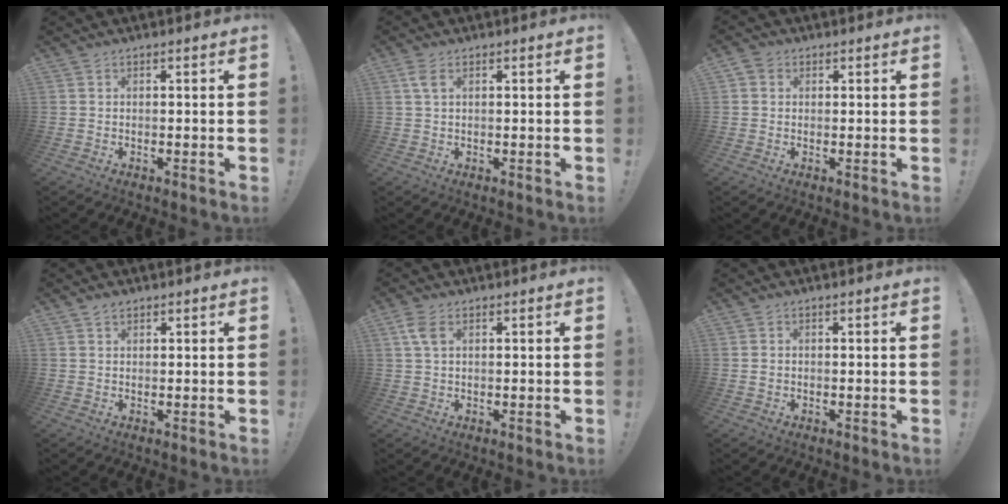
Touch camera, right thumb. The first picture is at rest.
{"total": 3.1, "force": [1.2, 1.5, 2.5], "torque": [-0.049, 0.002, 0.022]}
{"total": 2.5, "force": [0.8, 2.2, 0.8], "torque": [-0.015, 0.002, 0.015]}
{"total": 1.6, "force": [1.2, 0.9, 0.6], "torque": [-0.010, -0.001, 0.022]}
{"total": 4.7, "force": [1.6, 2.6, 3.6], "torque": [-0.073, 0.001, 0.030]}
{"total": 0.8, "force": [0.0, 0.8, 0.1], "torque": [-0.002, 0.004, -0.001]}